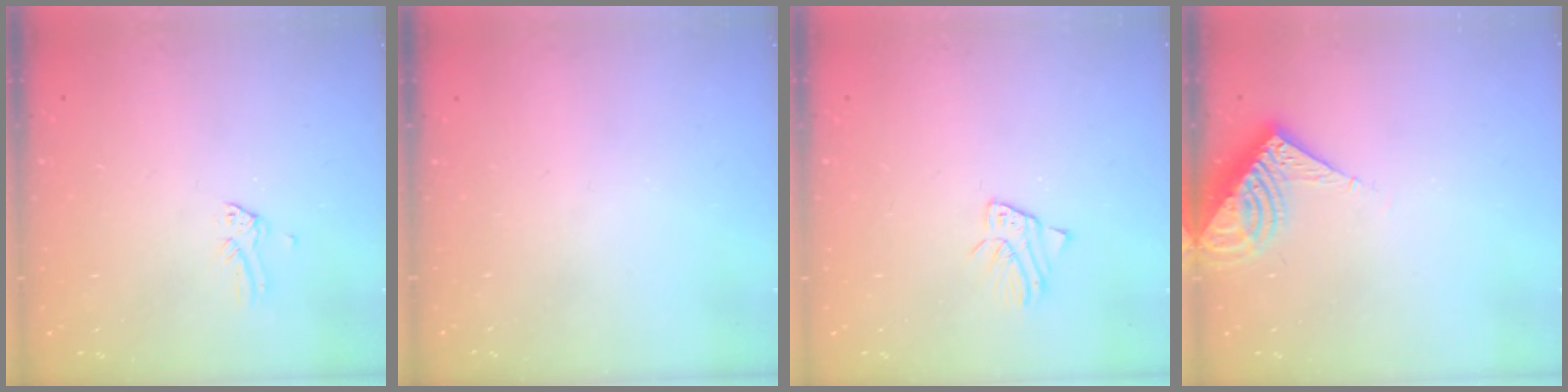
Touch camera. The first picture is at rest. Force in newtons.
{"total": 0.0}
{"total": 2.3, "press": 2.3, "slide": 0.2}
{"total": 9.6, "press": 9.5, "slide": 1.0}